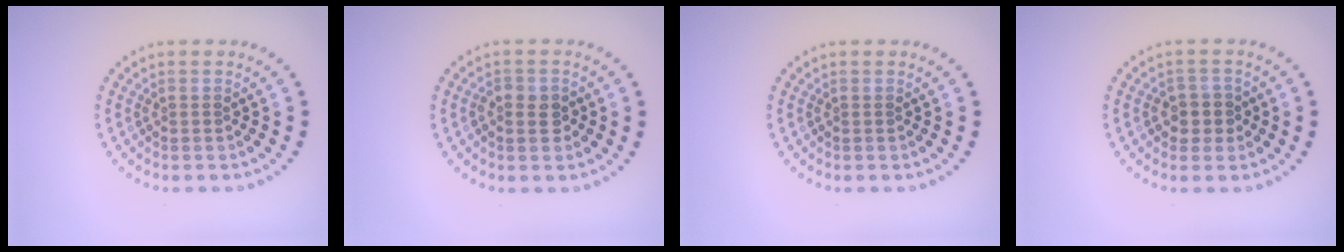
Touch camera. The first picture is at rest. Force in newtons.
{"total": 1.9, "press": 1.9, "slide": 0.5}
{"total": 0.0}
{"total": 2.3, "press": 2.1, "slide": 1.0}